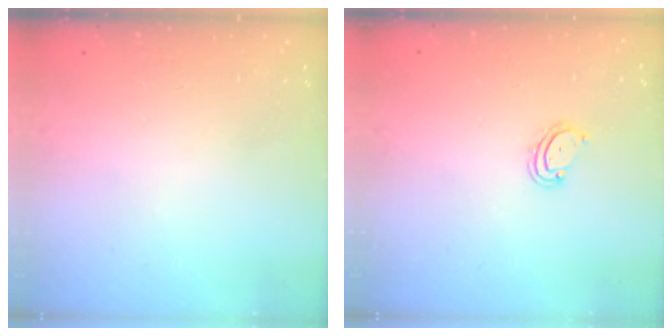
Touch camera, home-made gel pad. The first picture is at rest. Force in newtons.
{"total": 3.8, "press": 3.8, "slide": 0.4}